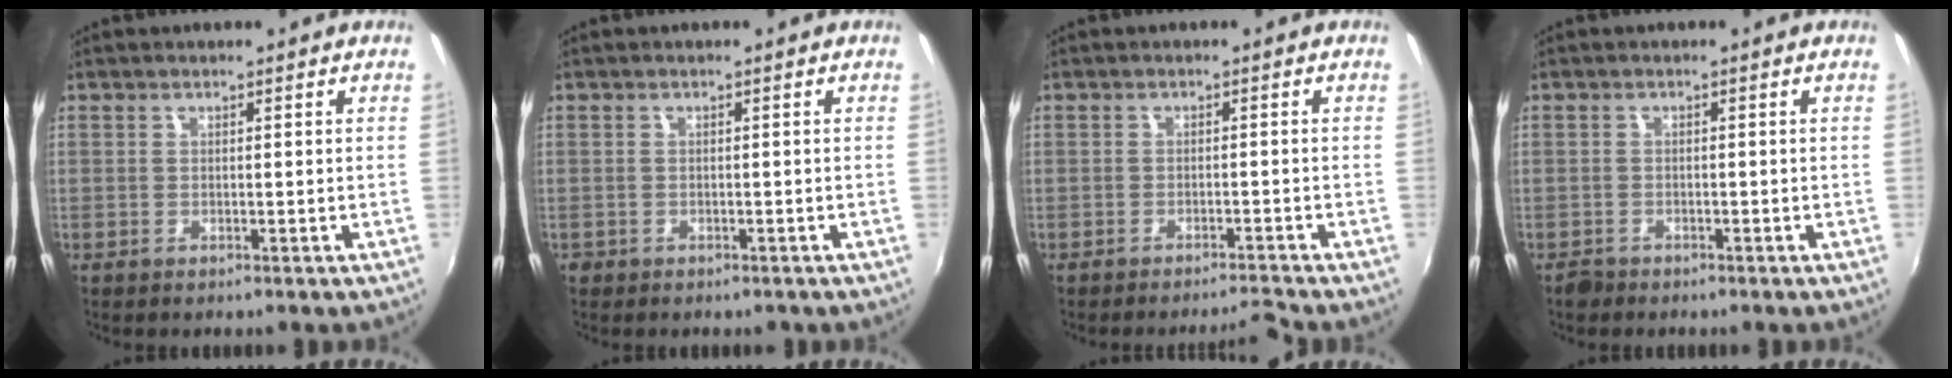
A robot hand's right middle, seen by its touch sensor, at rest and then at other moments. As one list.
[{"total": 1.7, "force": [-1.0, 1.3, 0.5], "torque": [-0.015, -0.004, -0.012]}, {"total": 2.7, "force": [-2.6, -0.4, 0.4], "torque": [-0.013, -0.002, -0.045]}, {"total": 1.6, "force": [-1.3, 0.8, 0.1], "torque": [-0.006, -0.002, -0.025]}]